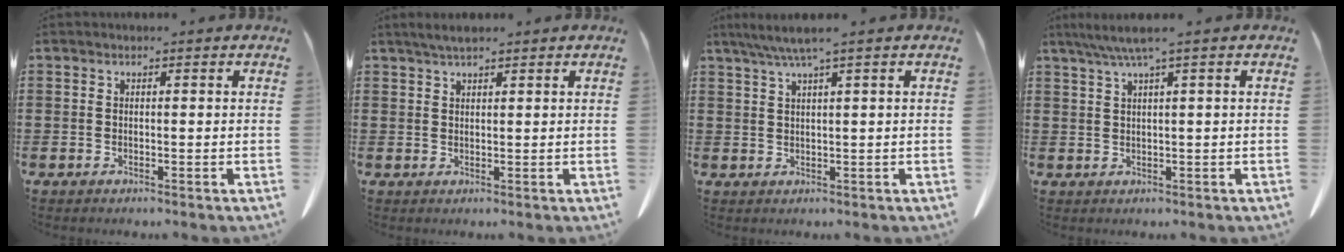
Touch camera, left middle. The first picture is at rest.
{"total": 2.1, "force": [1.7, 0.3, 1.2], "torque": [-0.027, 0.001, 0.033]}
{"total": 3.4, "force": [2.0, -0.4, 2.7], "torque": [-0.055, -0.002, 0.038]}
{"total": 3.3, "force": [1.5, -0.4, 2.9], "torque": [-0.055, -0.004, 0.028]}